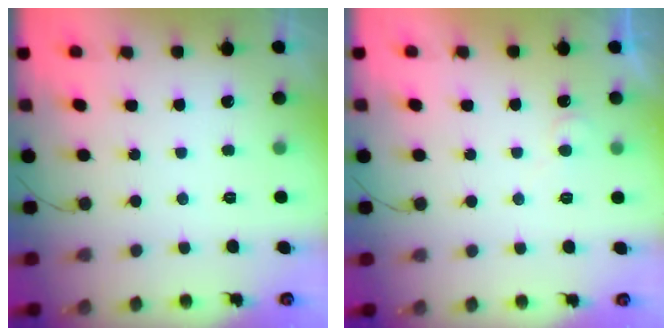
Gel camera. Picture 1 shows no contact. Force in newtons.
{"total": 5.3, "press": 5.3, "slide": 0.5}